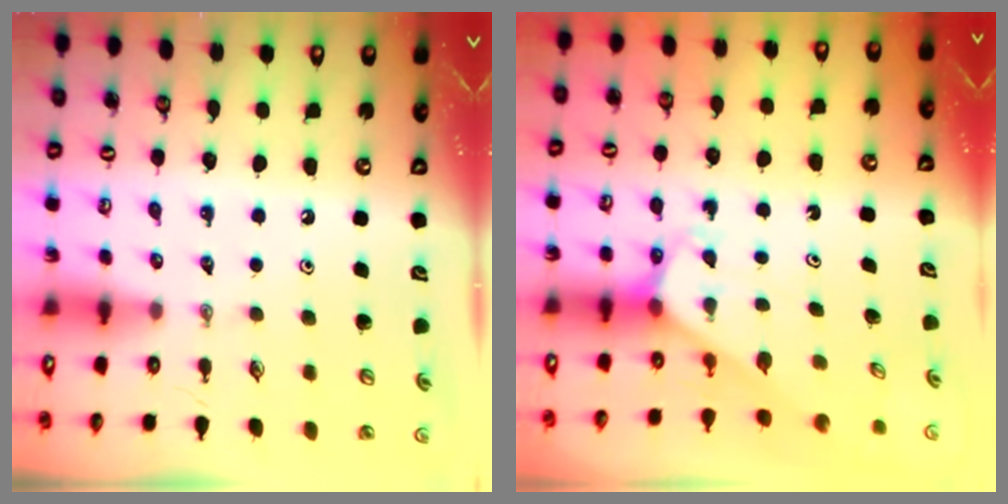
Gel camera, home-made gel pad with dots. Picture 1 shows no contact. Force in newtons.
{"total": 2.8, "press": 2.8, "slide": 0.1}